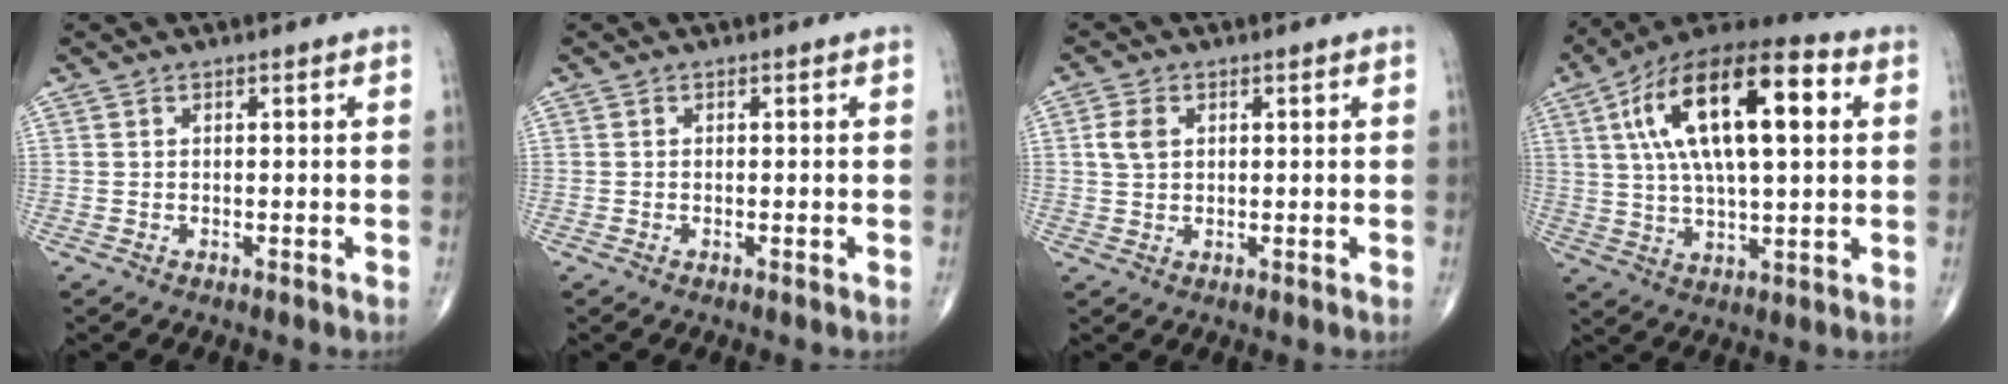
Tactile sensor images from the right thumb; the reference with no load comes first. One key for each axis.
{"total": 0.0}
{"total": 3.5, "fx": 0.9, "fy": 2.5, "fz": 2.3, "tx": -0.045, "ty": 0.002, "tz": 0.018}
{"total": 22.7, "fx": 6.0, "fy": 9.2, "fz": 19.8, "tx": -0.340, "ty": 0.019, "tz": 0.092}